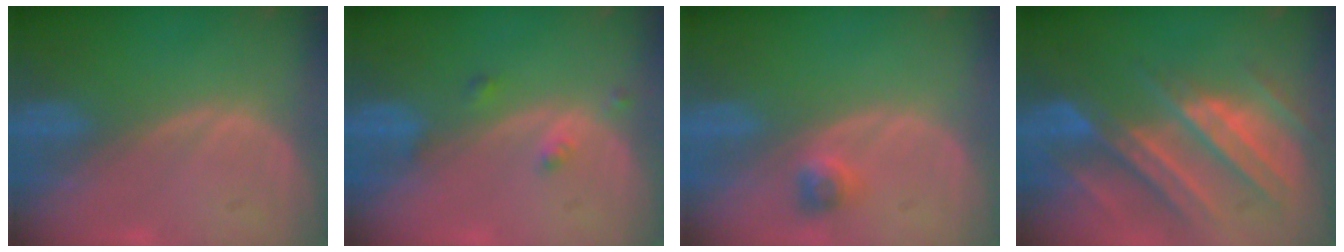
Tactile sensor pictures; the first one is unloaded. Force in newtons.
{"total": 1.8, "press": 1.8, "slide": 0.1}
{"total": 2.3, "press": 2.0, "slide": 1.1}
{"total": 10.8, "press": 9.6, "slide": 4.9}